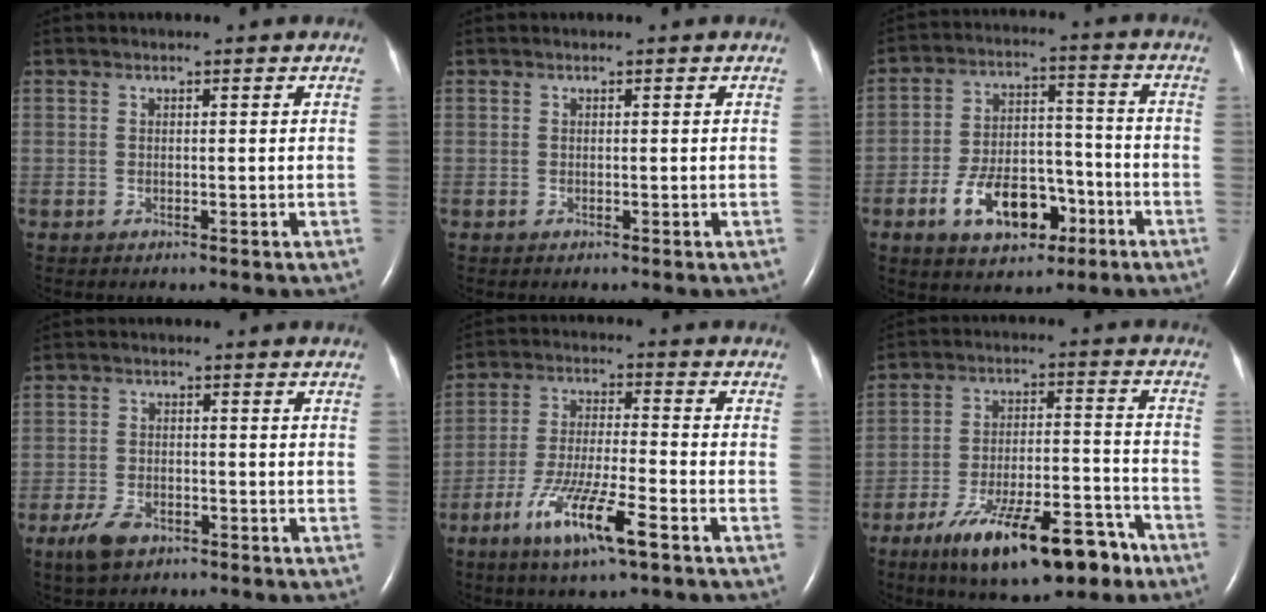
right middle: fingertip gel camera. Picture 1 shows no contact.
{"total": 0.0}
{"total": 11.4, "force": [-5.5, 6.3, 7.8], "torque": [-0.147, 0.018, -0.085]}
{"total": 4.5, "force": [-2.9, 2.2, 2.6], "torque": [-0.062, -0.004, -0.047]}
{"total": 11.1, "force": [-6.1, 1.2, 9.2], "torque": [-0.182, -0.018, -0.109]}
{"total": 17.4, "force": [-11.3, 5.2, 12.2], "torque": [-0.179, 0.007, -0.178]}